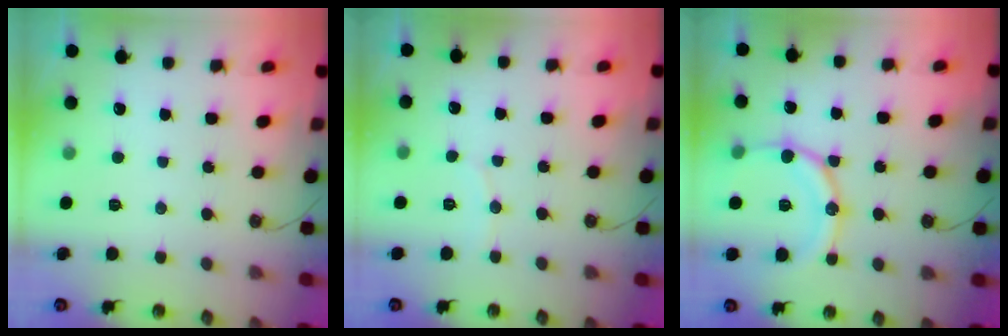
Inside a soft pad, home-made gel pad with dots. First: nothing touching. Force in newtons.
{"total": 3.9, "press": 3.9, "slide": 0.5}
{"total": 16.2, "press": 15.9, "slide": 3.2}